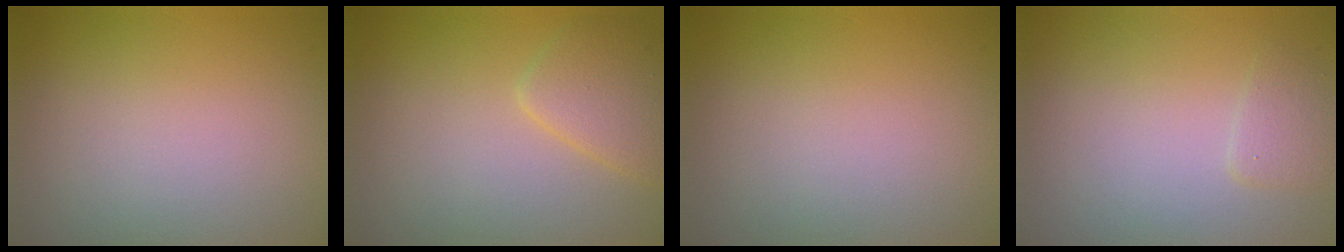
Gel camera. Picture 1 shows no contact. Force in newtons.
{"total": 2.8, "press": 2.8, "slide": 0.1}
{"total": 0.0}
{"total": 1.1, "press": 1.1, "slide": 0.2}